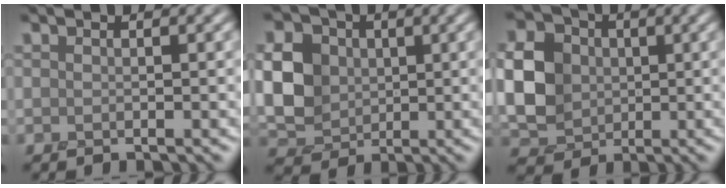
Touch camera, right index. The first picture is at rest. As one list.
[{"total": 9.1, "force": [1.1, 7.4, 5.2], "torque": [-0.125, 0.013, 0.008]}, {"total": 8.3, "force": [0.1, 6.8, 4.8], "torque": [-0.128, 0.000, -0.001]}]